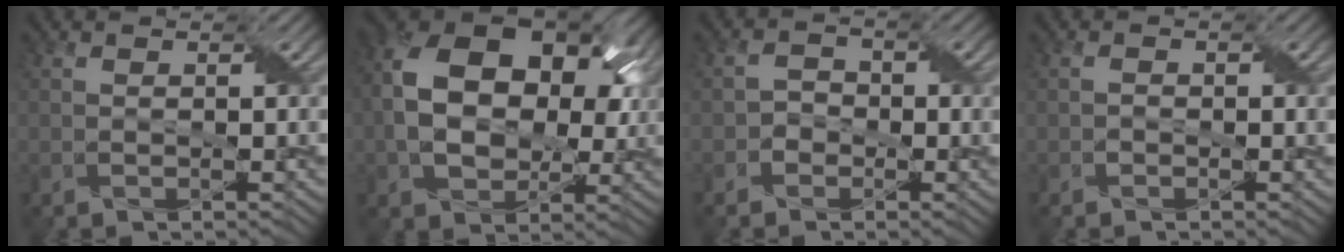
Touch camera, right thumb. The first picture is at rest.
{"total": 15.1, "force": [1.6, 10.4, 10.8], "torque": [-0.194, 0.006, 0.038]}
{"total": 2.0, "force": [-1.0, 1.7, 0.6], "torque": [-0.007, 0.005, -0.025]}
{"total": 0.8, "force": [-0.4, 0.6, 0.5], "torque": [-0.010, 0.001, -0.008]}